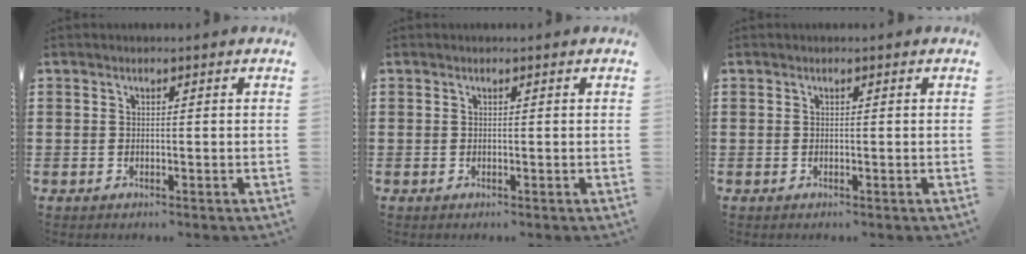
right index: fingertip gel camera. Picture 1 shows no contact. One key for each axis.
{"total": 0.0}
{"total": 0.0}